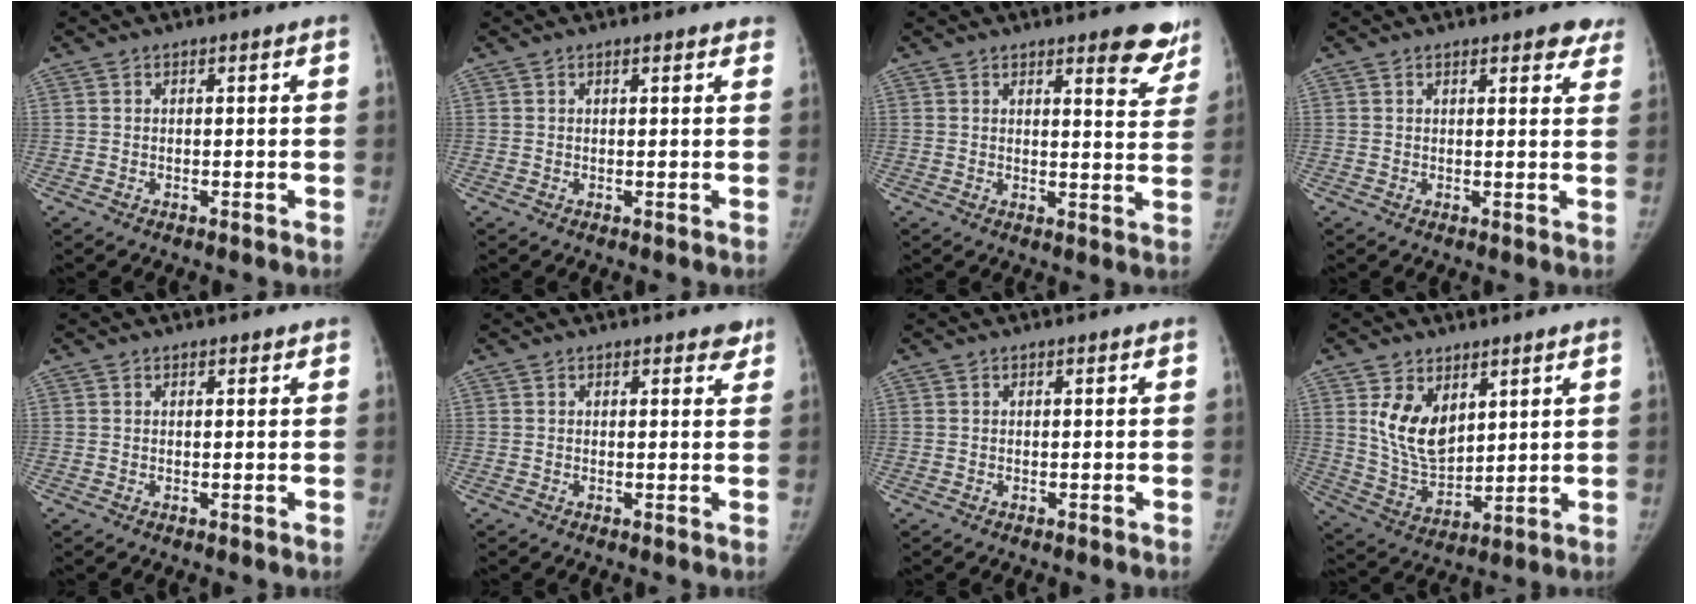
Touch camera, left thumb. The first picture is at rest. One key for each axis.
{"total": 1.9, "fx": 1.4, "fy": 0.6, "fz": 1.0, "tx": -0.001, "ty": 0.001, "tz": 0.014}
{"total": 8.7, "fx": 6.3, "fy": 2.6, "fz": 5.3, "tx": -0.028, "ty": -0.038, "tz": 0.067}
{"total": 5.4, "fx": 4.2, "fy": 2.0, "fz": 2.8, "tx": -0.002, "ty": -0.014, "tz": 0.039}
{"total": 0.8, "fx": 0.6, "fy": 0.4, "fz": 0.3, "tx": -0.001, "ty": -0.004, "tz": 0.006}
{"total": 2.2, "fx": 1.6, "fy": 1.1, "fz": 1.0, "tx": 0.009, "ty": -0.007, "tz": 0.013}
{"total": 0.0}
{"total": 11.2, "fx": 4.6, "fy": 6.9, "fz": 7.5, "tx": -0.106, "ty": -0.034, "tz": 0.102}